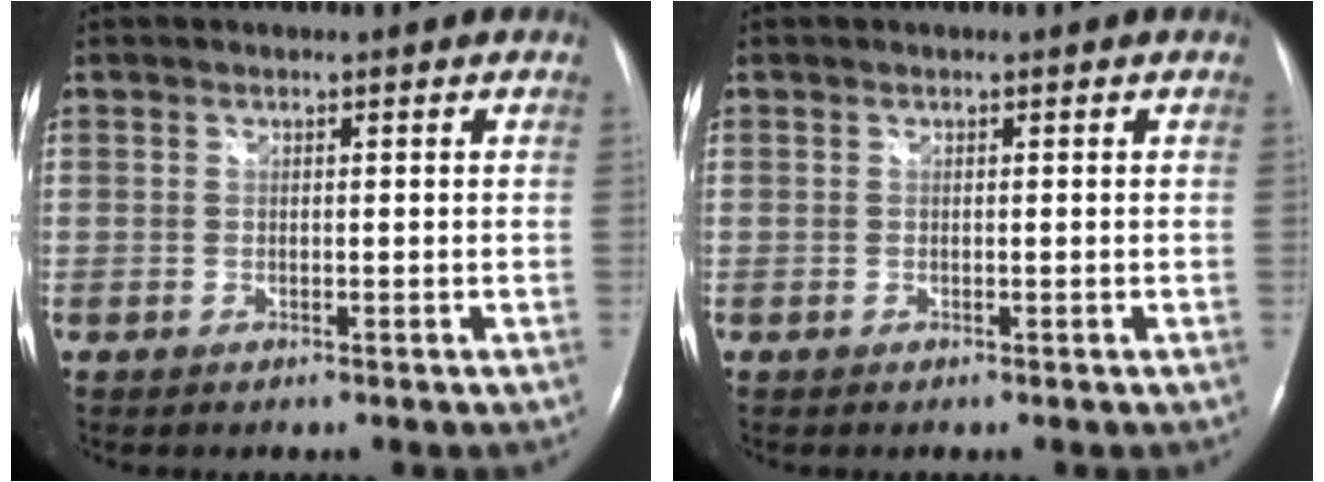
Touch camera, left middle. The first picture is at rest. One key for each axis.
{"total": 0.0}